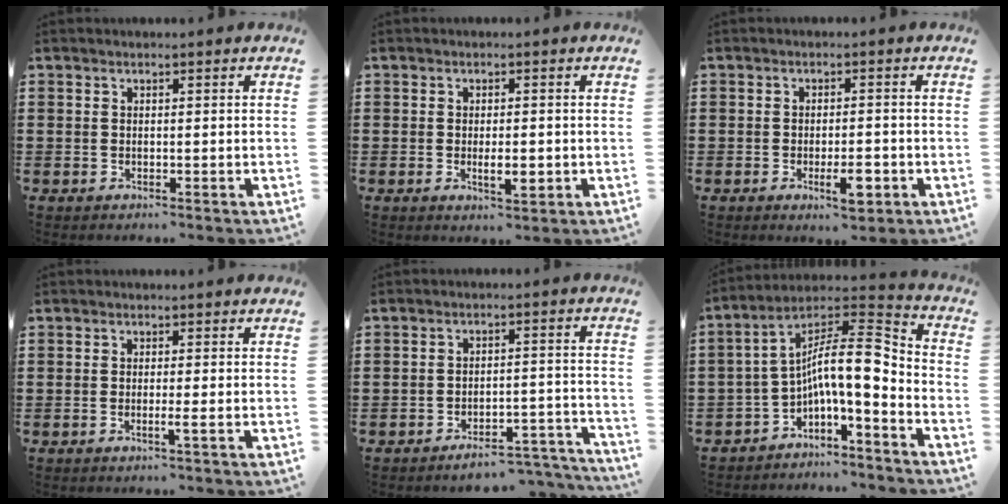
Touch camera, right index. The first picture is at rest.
{"total": 3.6, "force": [-0.7, 1.3, 3.3], "torque": [-0.049, 0.000, -0.015]}
{"total": 4.0, "force": [-1.8, 1.2, 3.4], "torque": [-0.055, 0.000, -0.029]}
{"total": 1.7, "force": [-0.5, -0.2, 1.5], "torque": [-0.026, -0.006, -0.010]}
{"total": 4.6, "force": [-4.3, 0.7, 1.5], "torque": [-0.024, 0.005, -0.085]}
{"total": 11.2, "force": [-1.1, 2.9, 10.8], "torque": [-0.205, -0.016, -0.028]}